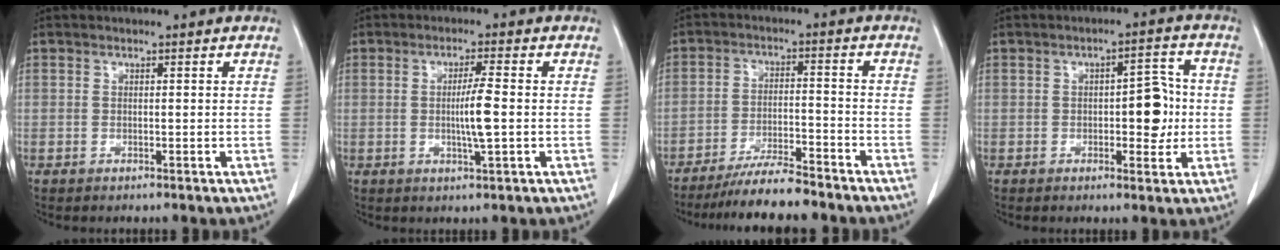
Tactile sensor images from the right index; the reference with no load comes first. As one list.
[{"total": 4.6, "force": [-0.4, -0.2, 4.6], "torque": [-0.078, -0.005, -0.009]}, {"total": 8.4, "force": [-7.6, 0.5, 3.6], "torque": [-0.060, -0.017, -0.131]}, {"total": 6.2, "force": [-0.5, 2.6, 5.5], "torque": [-0.068, 0.016, -0.003]}]